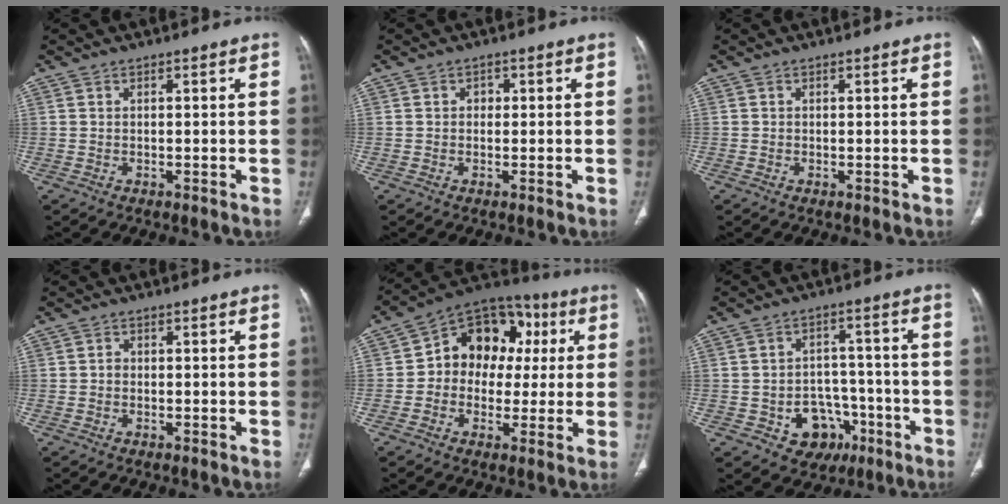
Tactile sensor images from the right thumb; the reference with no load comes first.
{"total": 1.3, "force": [0.1, 1.1, 0.6], "torque": [-0.001, 0.004, -0.002]}
{"total": 0.0}
{"total": 0.8, "force": [-0.2, 0.7, 0.4], "torque": [-0.002, 0.003, -0.006]}
{"total": 15.2, "force": [1.9, 12.1, 9.0], "torque": [-0.073, 0.033, 0.018]}
{"total": 10.0, "force": [-4.3, 8.0, 4.2], "torque": [-0.018, 0.041, -0.052]}